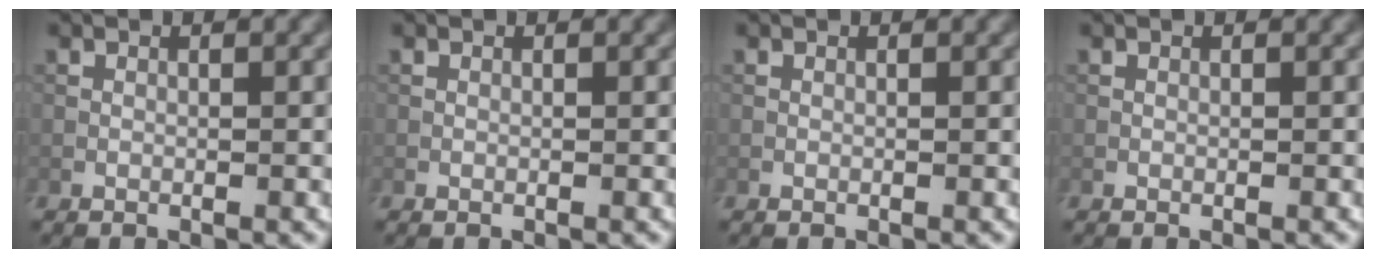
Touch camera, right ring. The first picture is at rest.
{"total": 0.0}
{"total": 0.0}
{"total": 0.0}